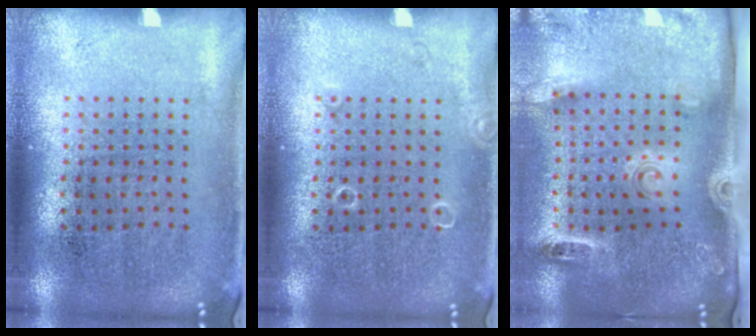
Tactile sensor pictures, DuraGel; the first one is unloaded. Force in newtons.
{"total": 0.6, "press": 0.6, "slide": 0.1}
{"total": 2.9, "press": 2.0, "slide": 2.1}